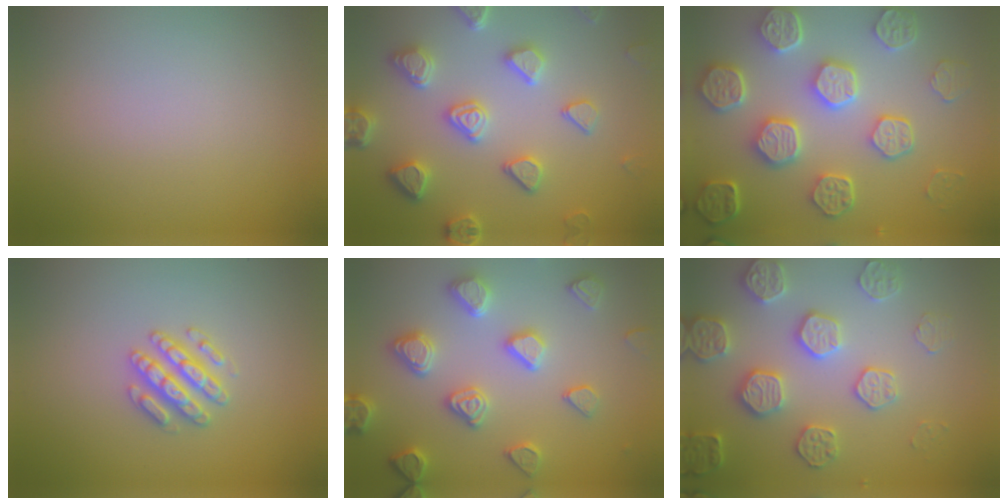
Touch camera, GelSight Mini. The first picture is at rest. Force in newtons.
{"total": 5.4, "press": 4.9, "slide": 2.3}
{"total": 8.0, "press": 6.4, "slide": 4.7}
{"total": 2.9, "press": 2.8, "slide": 0.5}
{"total": 4.6, "press": 4.5, "slide": 0.9}
{"total": 4.9, "press": 4.9, "slide": 0.4}